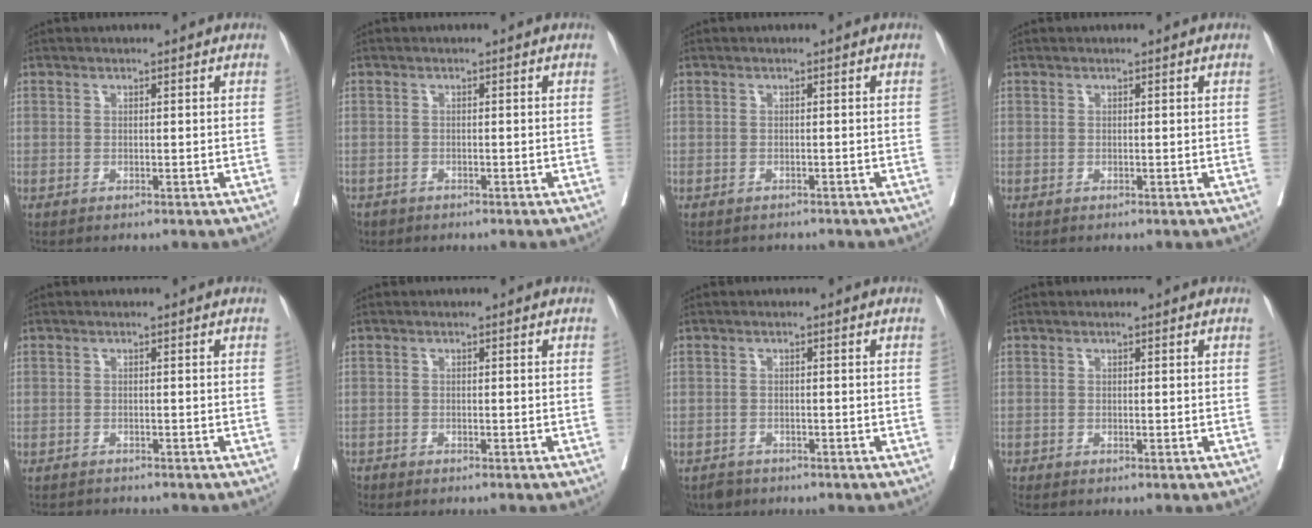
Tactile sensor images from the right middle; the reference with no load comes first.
{"total": 2.5, "force": [-2.0, 1.5, 0.3], "torque": [-0.010, -0.001, -0.034]}
{"total": 2.0, "force": [-1.8, 0.8, 0.1], "torque": [-0.008, -0.003, -0.026]}
{"total": 0.0}
{"total": 3.3, "force": [-3.3, 0.4, 0.4], "torque": [-0.002, -0.010, -0.050]}
{"total": 2.4, "force": [-2.3, 0.2, 0.4], "torque": [-0.004, -0.004, -0.036]}
{"total": 3.6, "force": [-3.2, 1.7, 0.0], "torque": [0.006, -0.002, -0.054]}
{"total": 0.7, "force": [-0.7, -0.1, 0.0], "torque": [-0.005, -0.003, -0.017]}